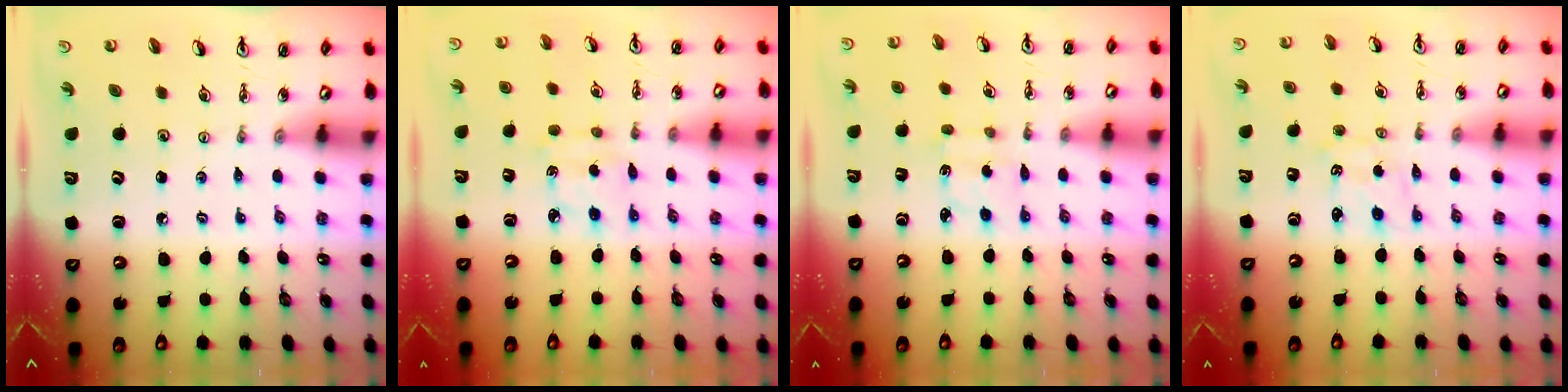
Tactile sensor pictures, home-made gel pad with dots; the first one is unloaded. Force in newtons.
{"total": 3.0, "press": 3.0, "slide": 0.2}
{"total": 2.4, "press": 2.4, "slide": 0.6}
{"total": 1.1, "press": 0.9, "slide": 0.6}